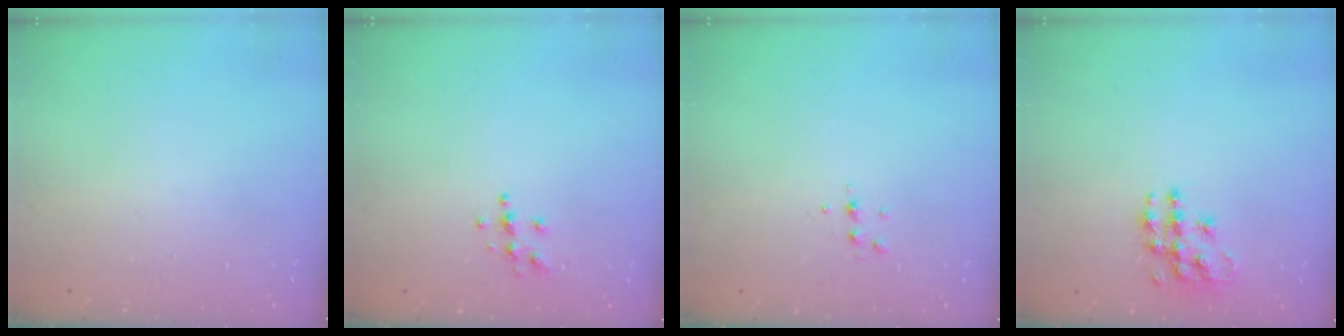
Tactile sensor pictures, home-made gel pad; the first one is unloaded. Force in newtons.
{"total": 4.4, "press": 4.4, "slide": 0.3}
{"total": 4.1, "press": 4.0, "slide": 0.9}
{"total": 10.4, "press": 10.4, "slide": 0.4}